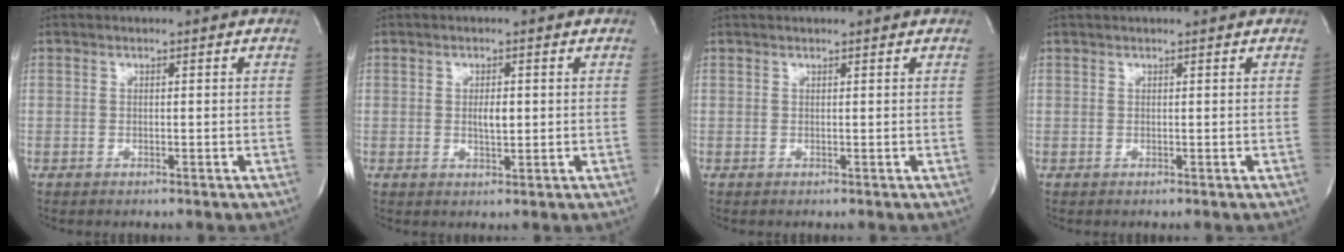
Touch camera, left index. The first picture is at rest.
{"total": 2.3, "force": [0.3, 0.7, 2.2], "torque": [-0.038, -0.002, 0.006]}
{"total": 1.9, "force": [1.8, 0.1, 0.6], "torque": [-0.013, 0.015, 0.021]}
{"total": 3.0, "force": [2.8, 0.1, 1.1], "torque": [-0.012, 0.025, 0.035]}